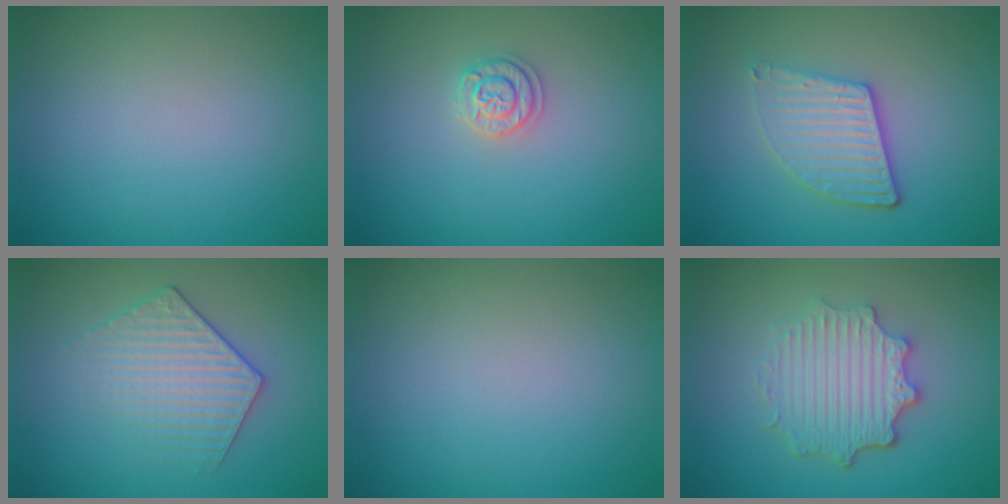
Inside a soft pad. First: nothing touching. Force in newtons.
{"total": 1.8, "press": 1.7, "slide": 0.3}
{"total": 3.7, "press": 3.2, "slide": 2.0}
{"total": 3.5, "press": 3.2, "slide": 1.4}
{"total": 0.0}
{"total": 4.8, "press": 3.8, "slide": 3.1}